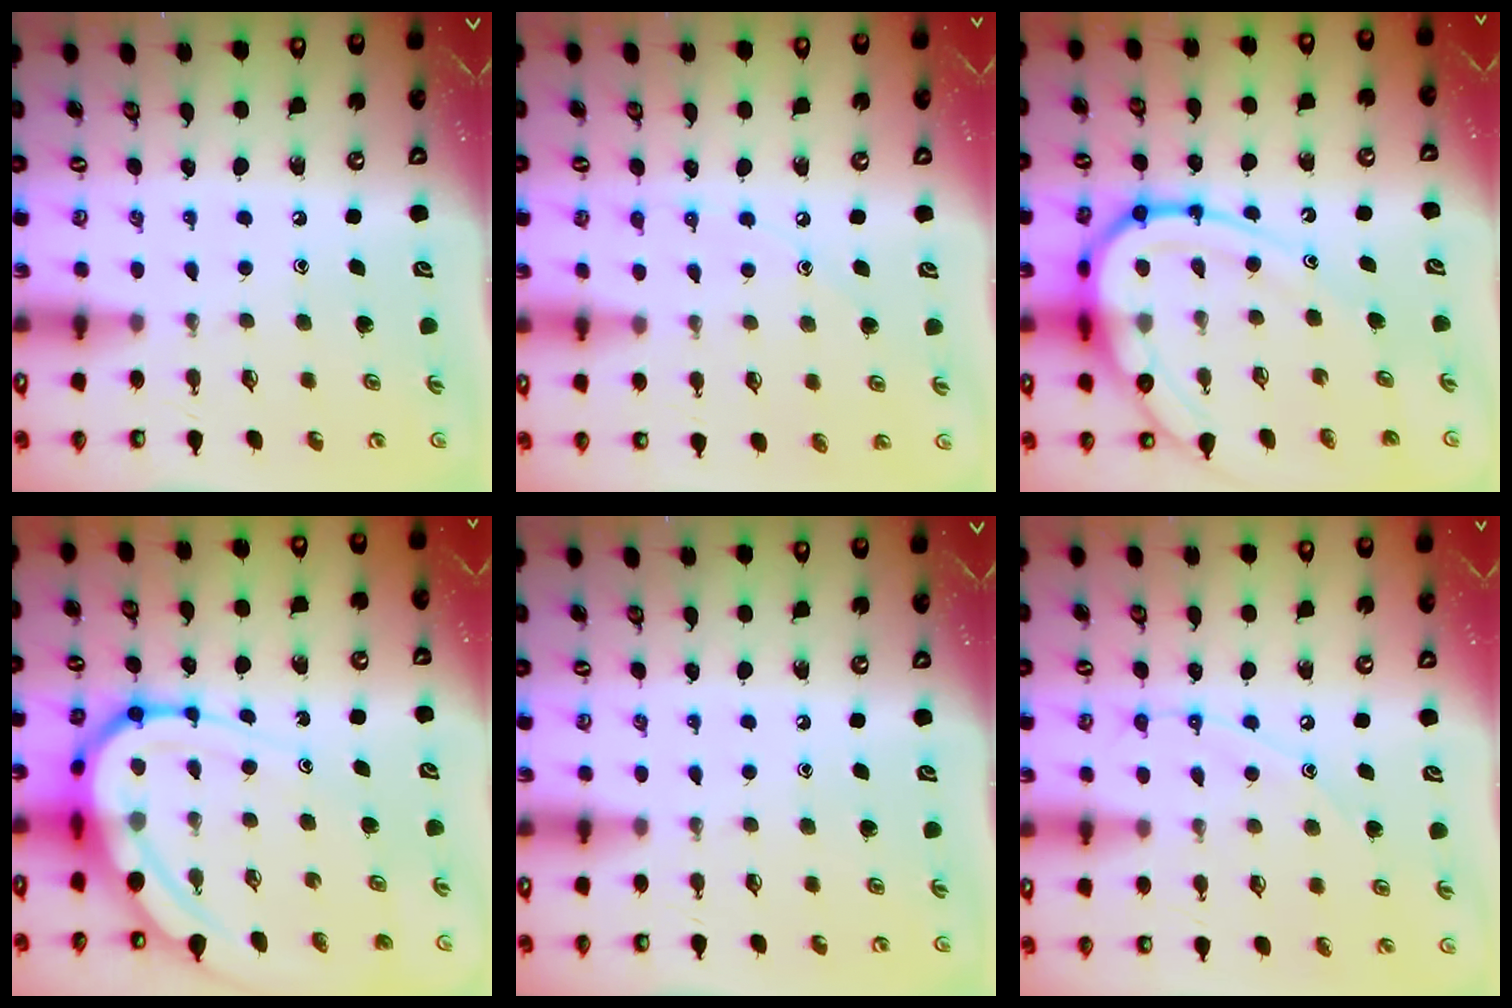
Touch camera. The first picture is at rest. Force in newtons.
{"total": 5.4, "press": 5.3, "slide": 0.6}
{"total": 19.1, "press": 19.0, "slide": 1.9}
{"total": 16.0, "press": 15.9, "slide": 1.7}
{"total": 0.0}
{"total": 8.0, "press": 8.0, "slide": 0.7}